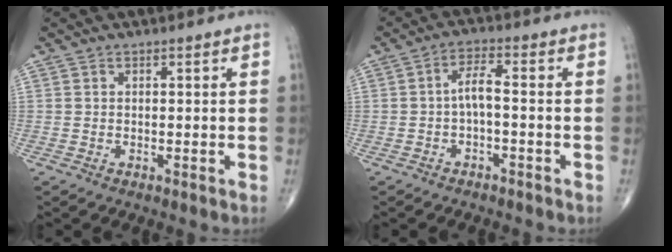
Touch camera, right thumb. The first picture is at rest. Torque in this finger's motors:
{"motor_torque": [2.52, 2.49, 0.33, -0.05, 0.12]}